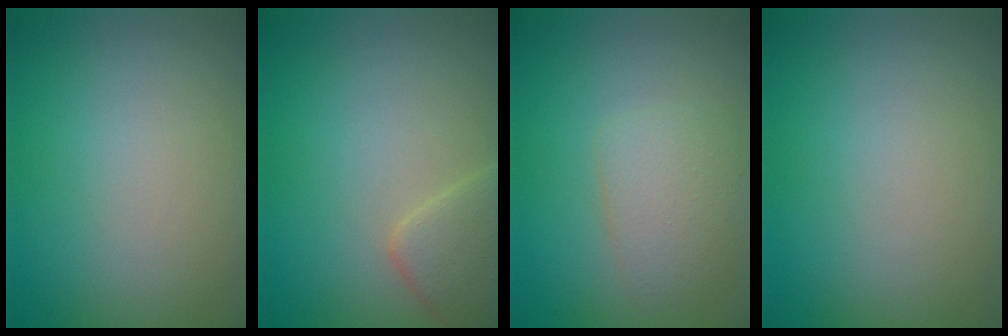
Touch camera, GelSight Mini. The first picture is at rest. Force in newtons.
{"total": 2.9, "press": 2.9, "slide": 0.1}
{"total": 2.5, "press": 2.5, "slide": 0.1}
{"total": 0.0}